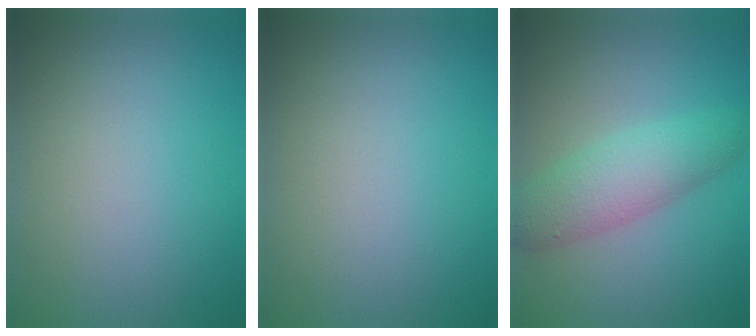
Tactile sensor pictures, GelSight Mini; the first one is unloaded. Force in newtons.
{"total": 0.0}
{"total": 4.6, "press": 4.6, "slide": 0.1}